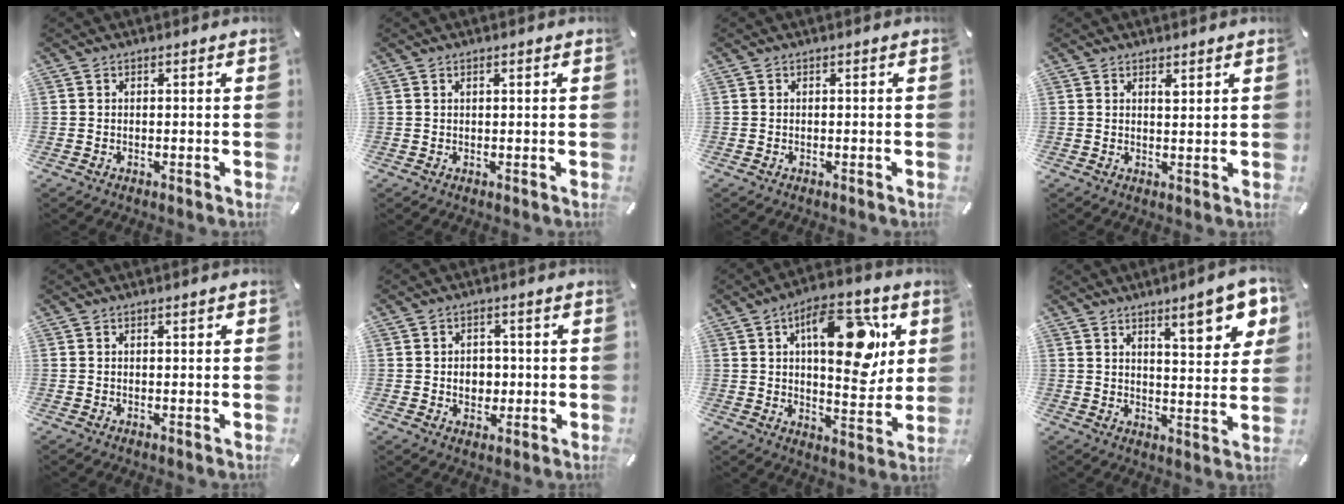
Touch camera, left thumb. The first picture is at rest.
{"total": 0.8, "force": [0.3, 0.1, 0.7], "torque": [-0.013, 0.001, 0.005]}
{"total": 0.0}
{"total": 1.6, "force": [1.3, 0.3, 0.8], "torque": [-0.009, -0.005, 0.022]}
{"total": 0.8, "force": [0.3, 0.2, 0.8], "torque": [-0.015, 0.001, 0.005]}
{"total": 4.7, "force": [-0.2, 4.0, 2.5], "torque": [-0.027, -0.003, -0.008]}
{"total": 19.1, "force": [6.5, 9.0, 15.6], "torque": [-0.208, -0.017, 0.100]}
{"total": 11.9, "force": [7.1, 3.4, 8.9], "torque": [-0.120, -0.038, 0.113]}